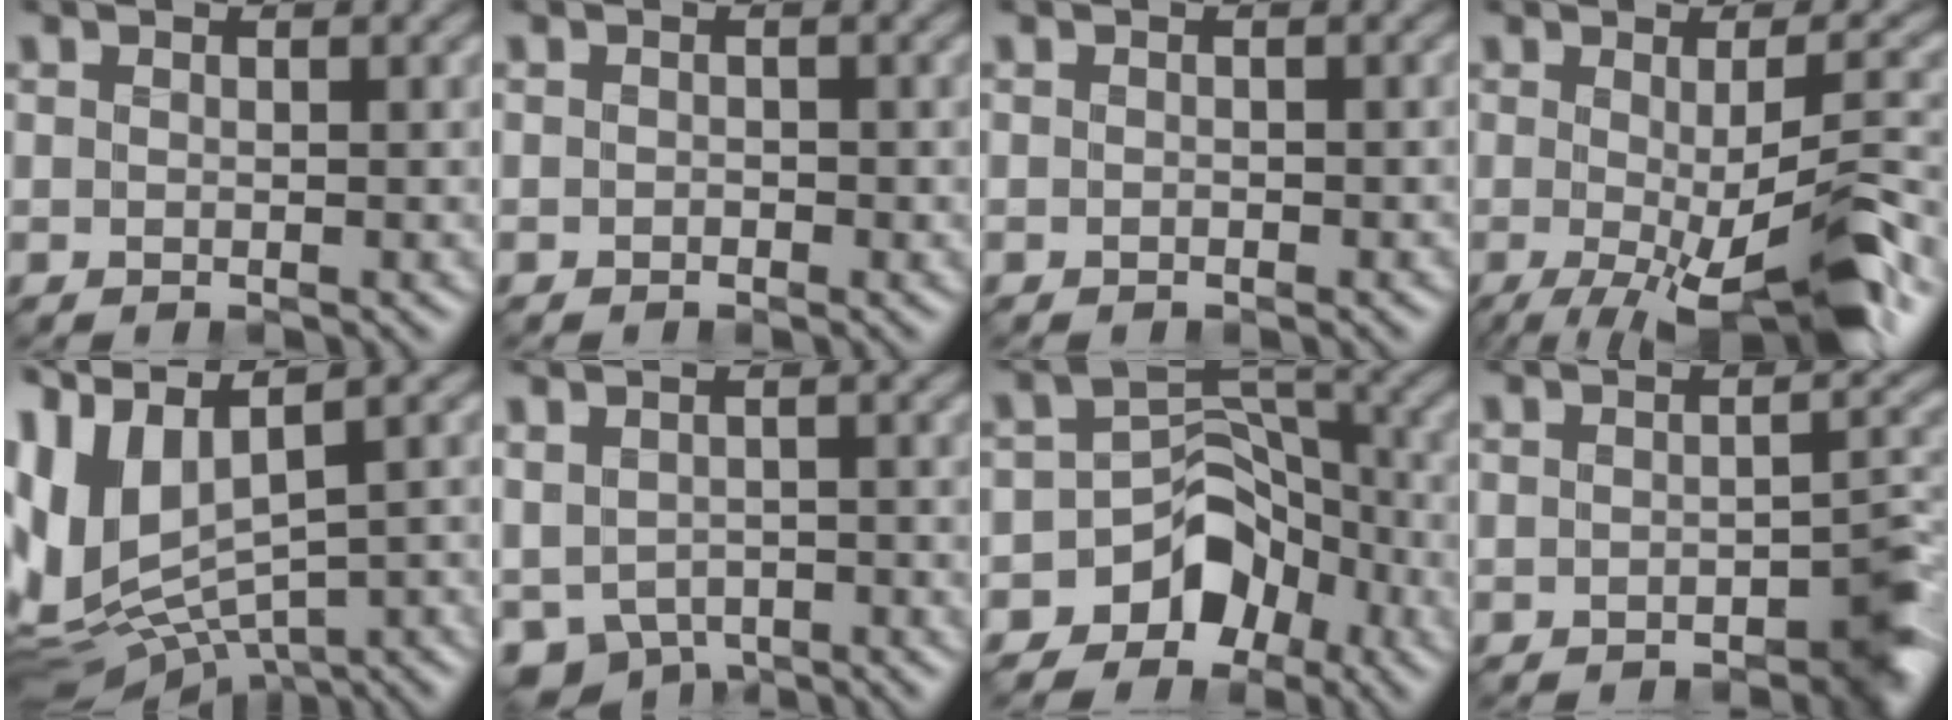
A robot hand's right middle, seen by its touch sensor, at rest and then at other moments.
{"total": 0.7, "force": [-0.6, 0.4, 0.2], "torque": [-0.003, -0.001, -0.015]}
{"total": 0.8, "force": [-0.5, 0.4, 0.4], "torque": [-0.006, -0.002, -0.011]}
{"total": 9.5, "force": [-2.9, 1.8, 8.9], "torque": [-0.126, -0.013, -0.041]}
{"total": 13.0, "force": [0.3, 7.4, 10.6], "torque": [-0.243, -0.016, 0.049]}
{"total": 6.1, "force": [-2.2, 4.6, 3.3], "torque": [-0.063, -0.028, -0.028]}
{"total": 8.8, "force": [-6.0, 5.8, 2.6], "torque": [-0.015, 0.016, -0.105]}
{"total": 5.1, "force": [-2.8, 2.3, 3.6], "torque": [-0.034, -0.008, -0.041]}